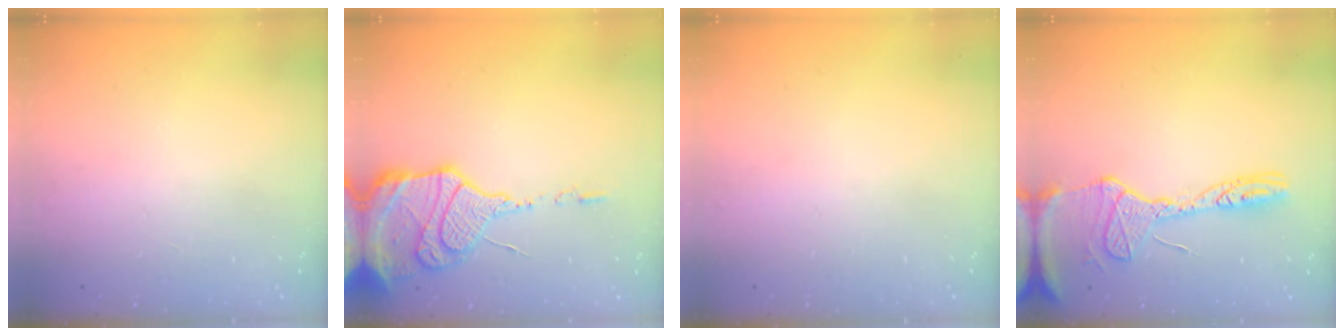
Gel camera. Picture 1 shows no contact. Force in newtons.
{"total": 19.7, "press": 18.9, "slide": 5.7}
{"total": 0.0}
{"total": 16.0, "press": 15.9, "slide": 1.6}